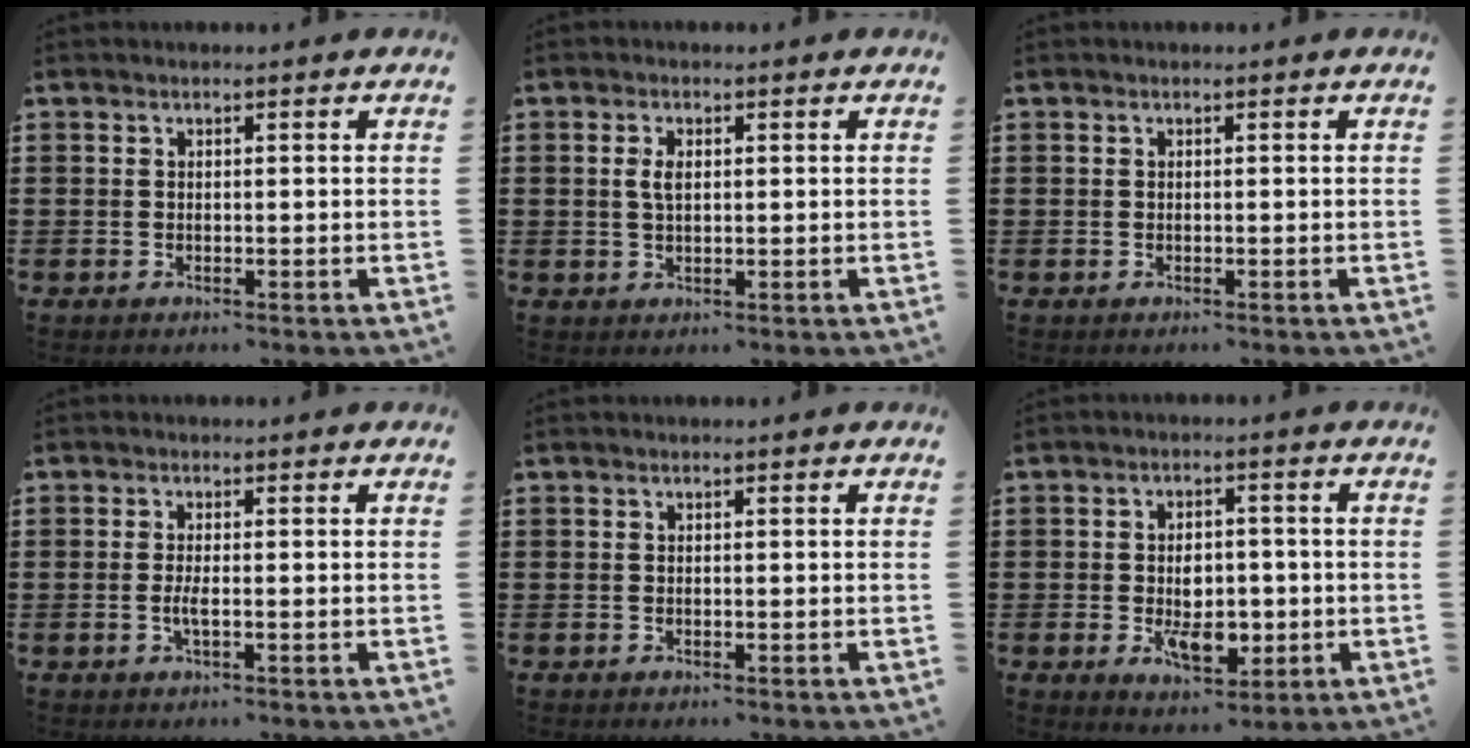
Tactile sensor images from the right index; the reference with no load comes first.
{"total": 2.6, "force": [0.4, 1.3, 2.3], "torque": [-0.049, 0.006, 0.006]}
{"total": 0.0}
{"total": 2.1, "force": [-0.6, 0.4, 2.0], "torque": [-0.043, -0.002, -0.014]}
{"total": 0.0}
{"total": 6.7, "force": [-1.3, 4.2, 5.1], "torque": [-0.074, 0.000, -0.027]}